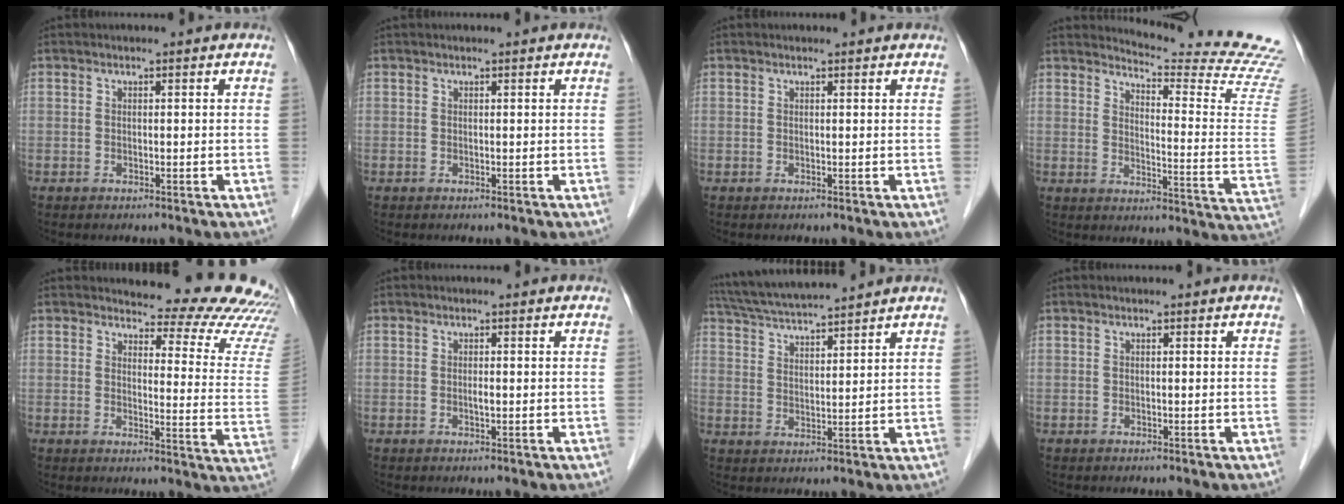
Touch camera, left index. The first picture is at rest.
{"total": 0.9, "force": [0.9, 0.1, 0.2], "torque": [-0.006, 0.018, 0.015]}
{"total": 1.6, "force": [1.6, 0.3, 0.3], "torque": [-0.014, 0.008, 0.014]}
{"total": 17.1, "force": [16.7, -2.5, 2.6], "torque": [-0.046, -0.158, 0.185]}
{"total": 16.9, "force": [16.4, 2.1, 3.2], "torque": [-0.017, -0.121, 0.153]}
{"total": 0.7, "force": [-0.1, 0.2, 0.7], "torque": [-0.012, 0.000, -0.003]}
{"total": 11.6, "force": [10.6, -0.3, 4.6], "torque": [-0.090, 0.028, 0.176]}
{"total": 0.0}